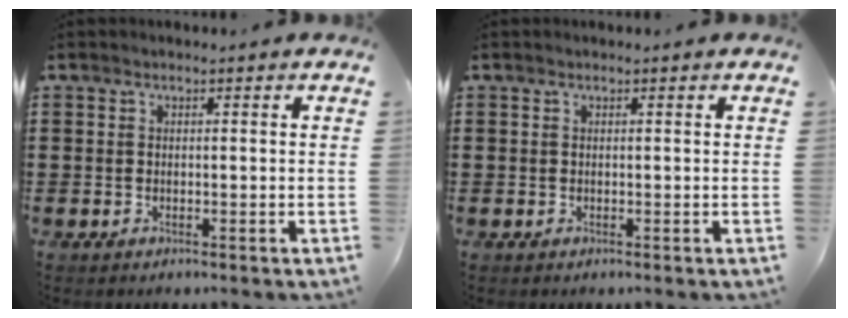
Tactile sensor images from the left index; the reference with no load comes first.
{"total": 0.0}